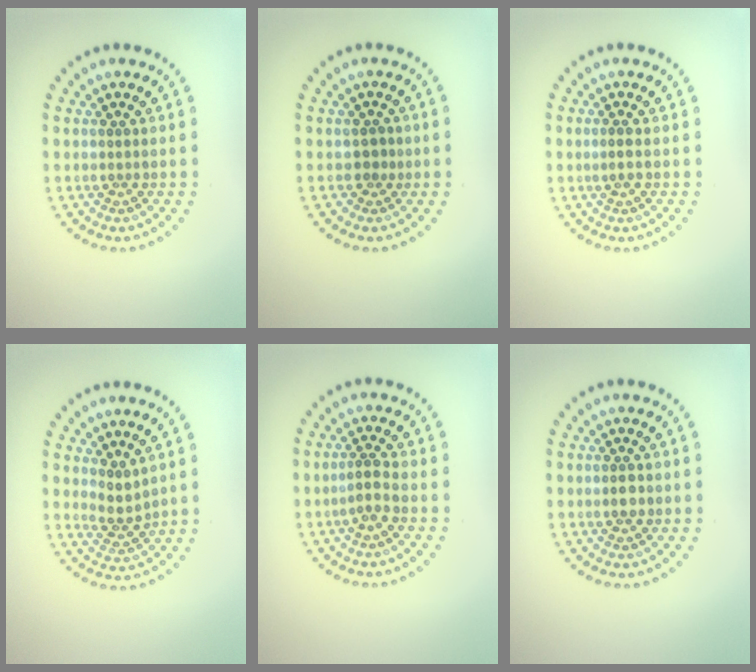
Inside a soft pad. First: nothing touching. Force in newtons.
{"total": 1.2, "press": 1.0, "slide": 0.6}
{"total": 0.8, "press": 0.8, "slide": 0.2}
{"total": 2.0, "press": 1.6, "slide": 1.3}
{"total": 1.6, "press": 1.2, "slide": 1.0}
{"total": 1.5, "press": 1.5, "slide": 0.3}